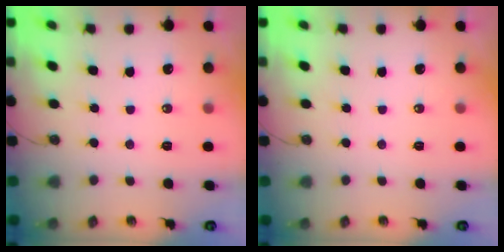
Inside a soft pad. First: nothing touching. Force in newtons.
{"total": 0.0}